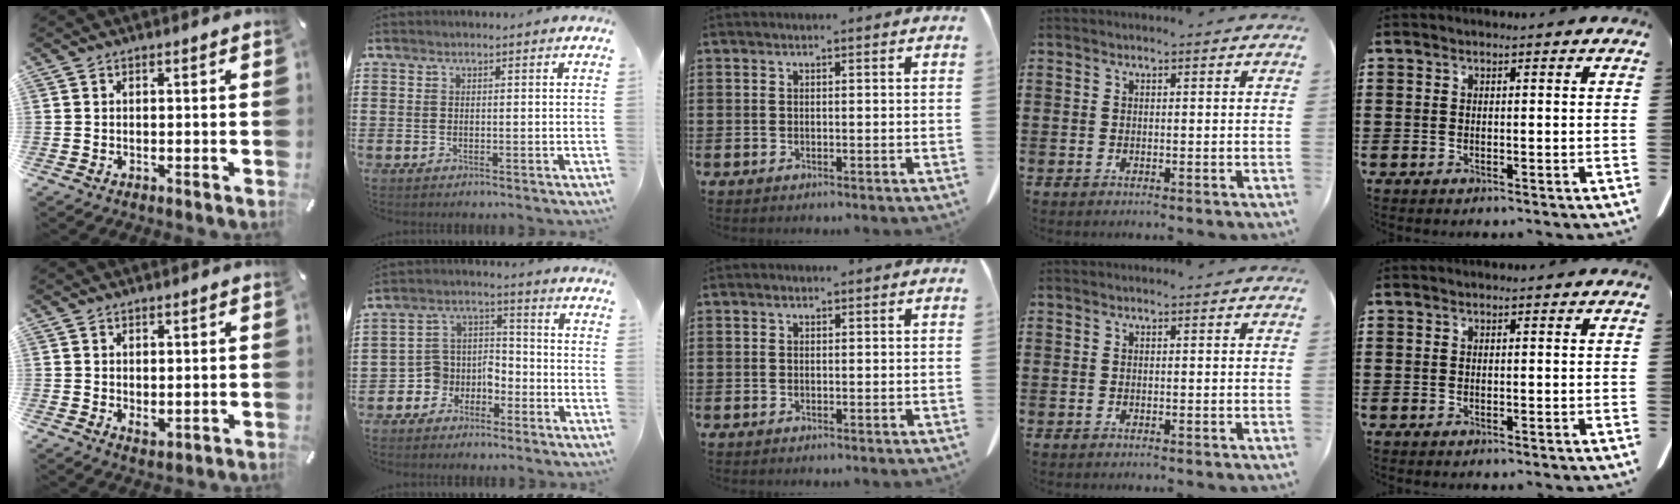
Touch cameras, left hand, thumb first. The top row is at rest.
{"thumb": {"total": 1.8, "force": [0.9, 1.1, 1.0], "torque": [-0.013, -0.003, 0.015]}, "index": {"total": 5.2, "force": [-3.5, 3.9, 0.1], "torque": [-0.024, 0.000, -0.074]}, "middle": {"total": 0.6, "force": [0.3, 0.3, 0.4], "torque": [-0.010, 0.001, 0.006]}}